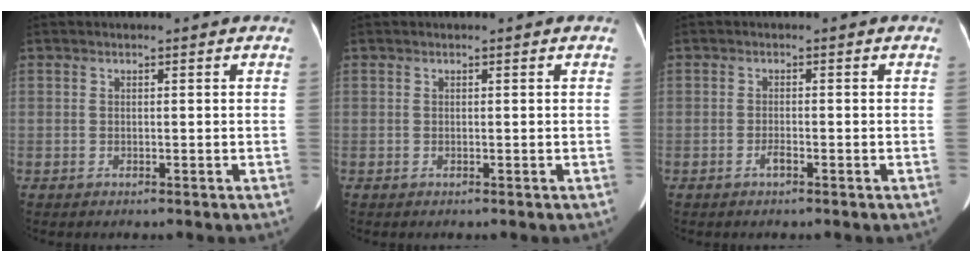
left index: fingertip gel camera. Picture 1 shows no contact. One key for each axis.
{"total": 0.0}
{"total": 2.0, "fx": -2.0, "fy": 0.1, "fz": 0.4, "tx": -0.012, "ty": 0.001, "tz": -0.029}